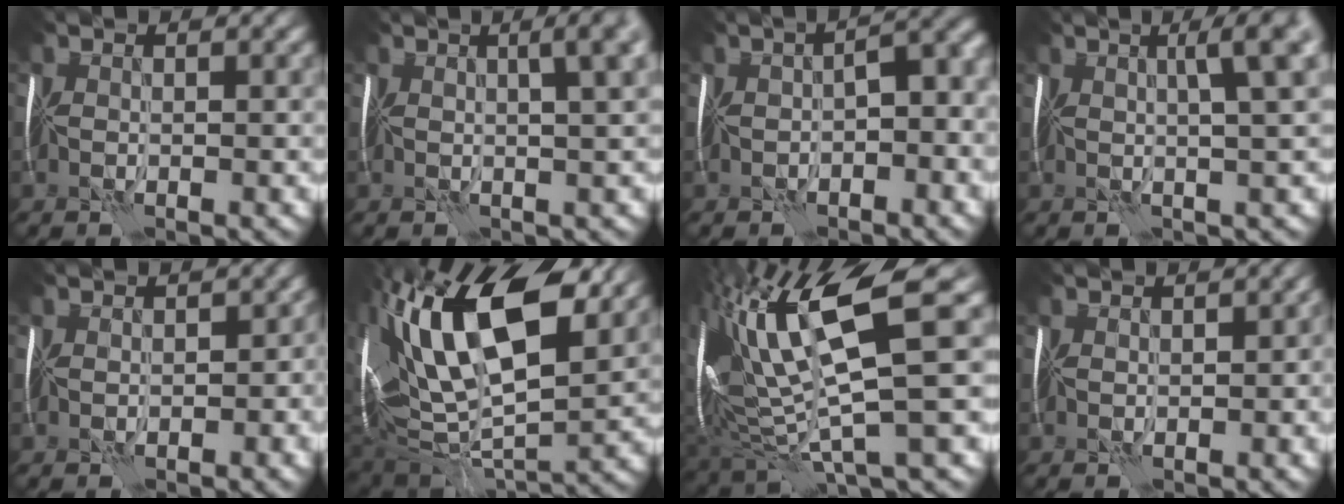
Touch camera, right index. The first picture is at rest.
{"total": 6.9, "force": [2.5, 2.6, 5.9], "torque": [-0.032, 0.043, 0.005]}
{"total": 6.1, "force": [-0.4, 2.7, 5.5], "torque": [-0.061, 0.016, -0.008]}
{"total": 5.8, "force": [1.9, 1.1, 5.3], "torque": [-0.049, 0.022, 0.022]}
{"total": 3.3, "force": [-0.5, 2.3, 2.3], "torque": [-0.004, 0.003, -0.005]}
{"total": 16.0, "force": [5.2, 7.6, 13.0], "torque": [-0.233, 0.019, 0.084]}
{"total": 13.8, "force": [4.2, 3.5, 12.7], "torque": [-0.246, 0.006, 0.082]}
{"total": 1.8, "force": [-0.1, 1.2, 1.4], "torque": [-0.005, -0.002, 0.005]}